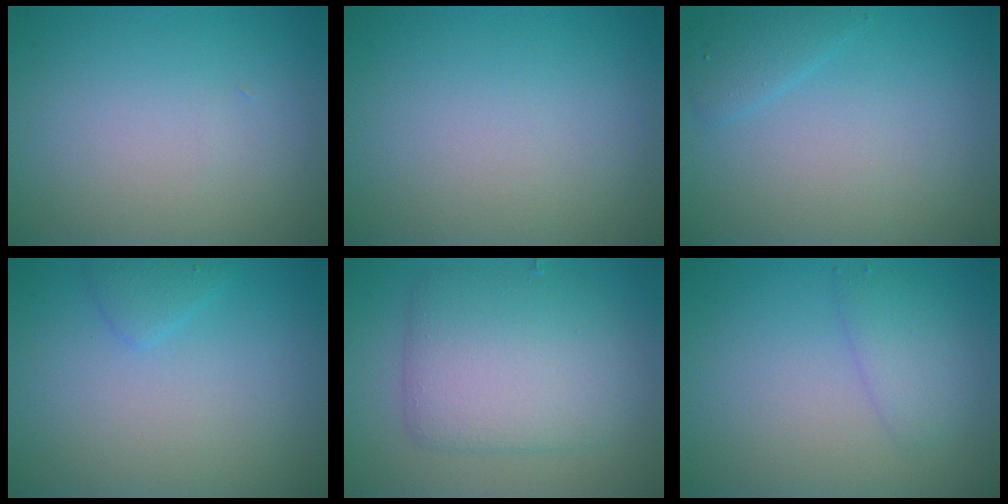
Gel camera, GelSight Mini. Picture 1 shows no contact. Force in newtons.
{"total": 0.0}
{"total": 1.4, "press": 1.4, "slide": 0.1}
{"total": 1.2, "press": 1.2, "slide": 0.0}
{"total": 6.2, "press": 6.2, "slide": 0.1}
{"total": 2.1, "press": 2.1, "slide": 0.1}